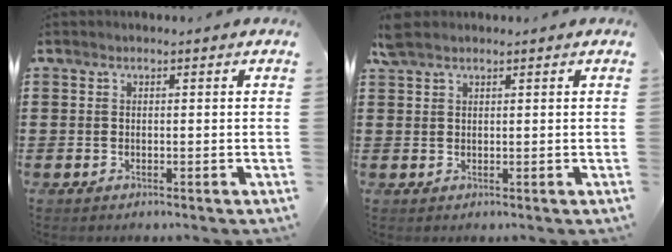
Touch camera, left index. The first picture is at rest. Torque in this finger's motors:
{"motor_torque": [2.14, 0.00, 0.24, 0.06]}